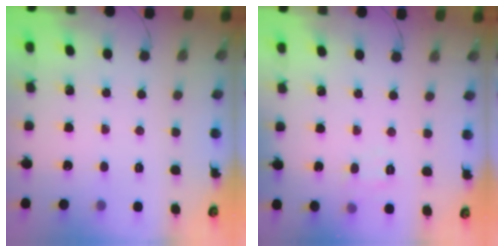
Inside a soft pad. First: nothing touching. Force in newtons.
{"total": 6.4, "press": 6.3, "slide": 1.4}